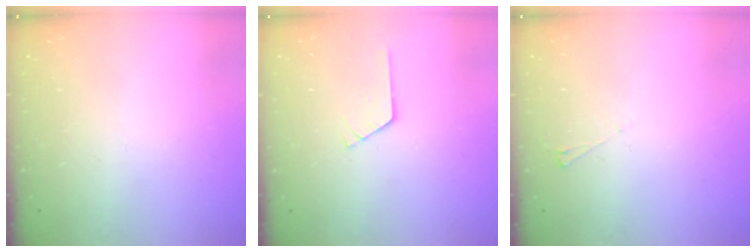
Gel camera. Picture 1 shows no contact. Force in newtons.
{"total": 0.7, "press": 0.6, "slide": 0.1}
{"total": 3.3, "press": 3.3, "slide": 0.5}